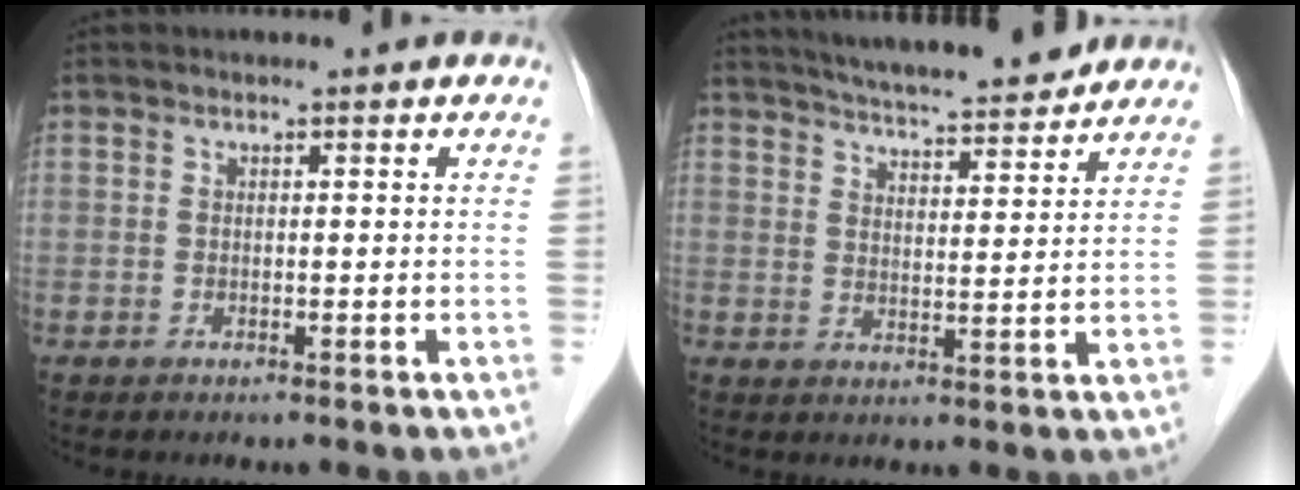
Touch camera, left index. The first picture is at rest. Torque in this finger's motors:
{"motor_torque": [0.16, -0.34, 0.20, 0.04]}